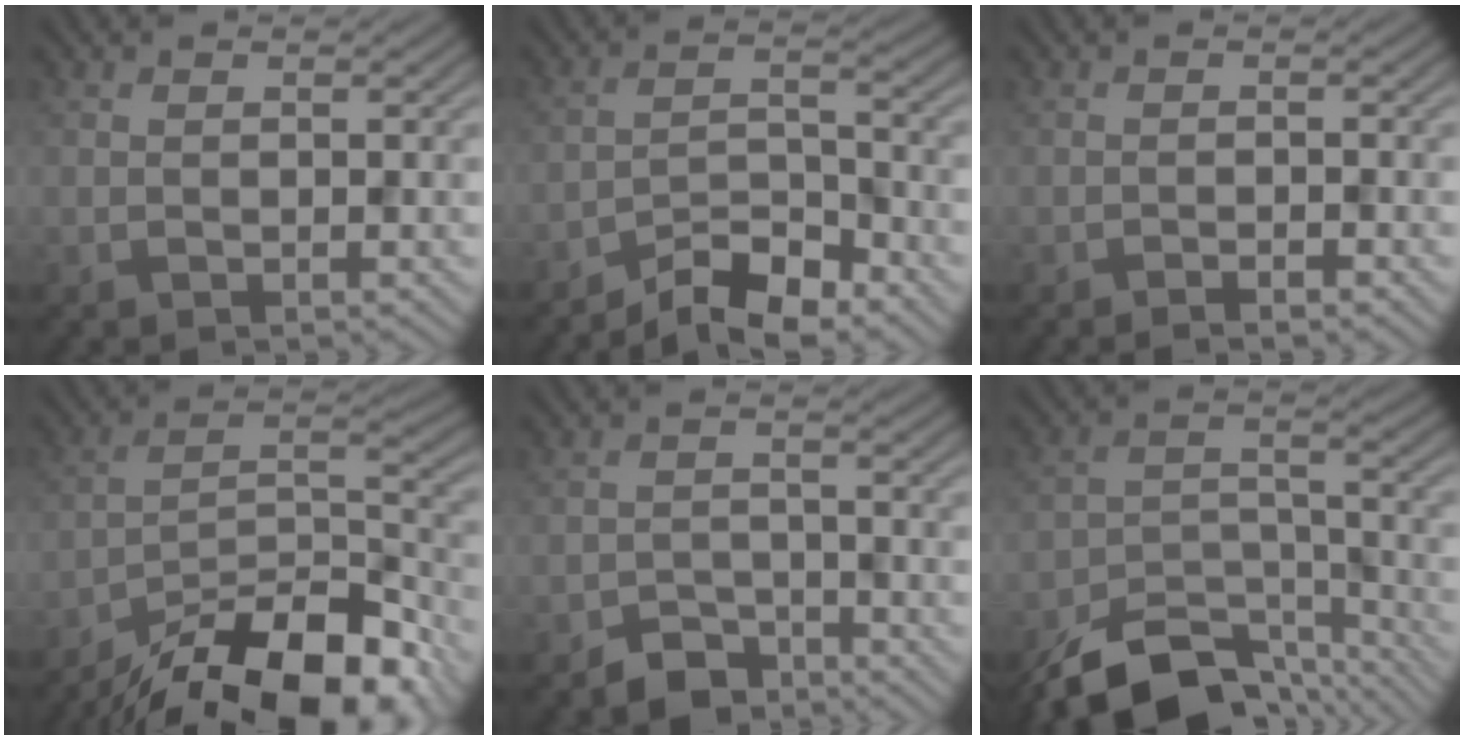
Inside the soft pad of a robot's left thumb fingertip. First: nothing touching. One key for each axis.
{"total": 6.9, "fx": -5.7, "fy": 1.9, "fz": 3.4, "tx": -0.056, "ty": 0.004, "tz": -0.111}
{"total": 1.2, "fx": -1.0, "fy": 0.2, "fz": 0.7, "tx": -0.010, "ty": 0.001, "tz": -0.017}
{"total": 16.0, "fx": -12.8, "fy": 4.8, "fz": 8.3, "tx": -0.151, "ty": -0.005, "tz": -0.209}
{"total": 3.8, "fx": -3.1, "fy": 1.9, "fz": 1.1, "tx": -0.015, "ty": 0.001, "tz": -0.061}
{"total": 12.4, "fx": -9.9, "fy": 4.8, "fz": 5.6, "tx": -0.104, "ty": -0.012, "tz": -0.170}